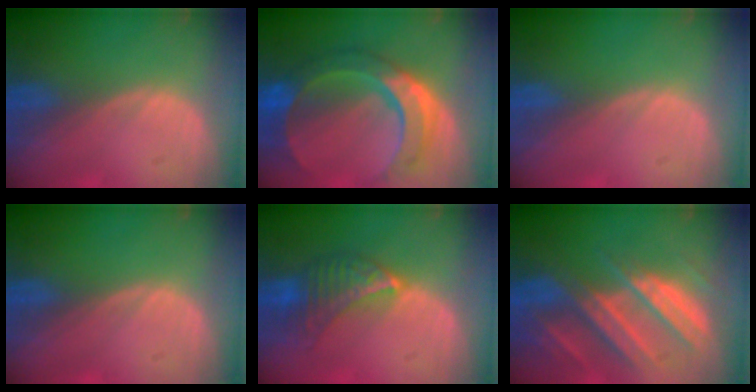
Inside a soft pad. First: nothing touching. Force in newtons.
{"total": 10.9, "press": 10.8, "slide": 1.1}
{"total": 0.0}
{"total": 0.0}
{"total": 7.0, "press": 6.4, "slide": 2.9}
{"total": 10.5, "press": 9.3, "slide": 5.0}